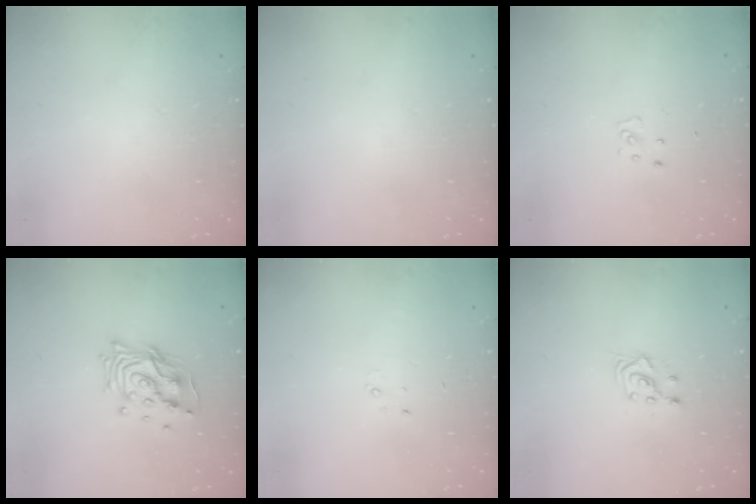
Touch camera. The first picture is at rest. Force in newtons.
{"total": 0.0}
{"total": 2.7, "press": 2.7, "slide": 0.3}
{"total": 12.9, "press": 12.8, "slide": 1.1}
{"total": 2.3, "press": 2.3, "slide": 0.3}
{"total": 2.4, "press": 2.2, "slide": 0.8}